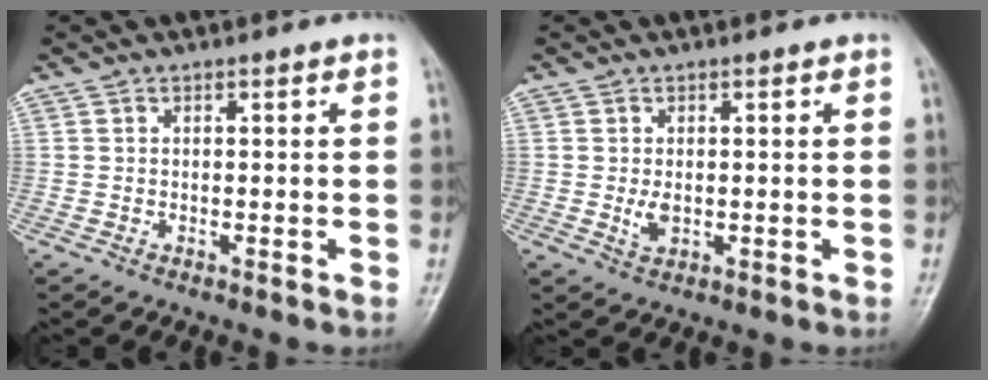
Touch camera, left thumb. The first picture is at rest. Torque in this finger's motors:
{"motor_torque": [0.59, 0.74, 0.35, -0.11, 0.01]}